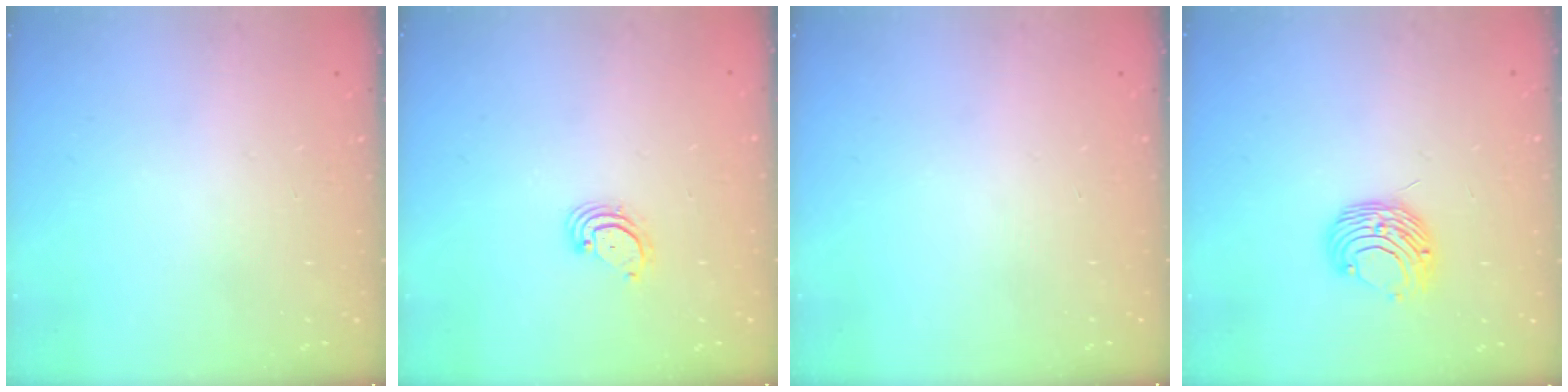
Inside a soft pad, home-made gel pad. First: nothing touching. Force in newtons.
{"total": 3.1, "press": 3.1, "slide": 0.3}
{"total": 0.0}
{"total": 8.5, "press": 8.5, "slide": 0.6}